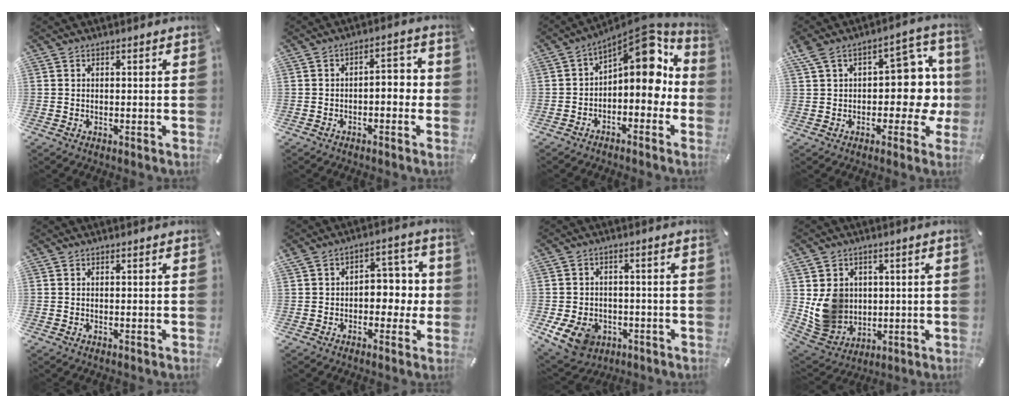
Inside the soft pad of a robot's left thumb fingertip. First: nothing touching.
{"total": 4.3, "force": [-1.9, 2.3, 3.1], "torque": [-0.049, 0.014, -0.041]}
{"total": 11.8, "force": [5.9, 5.8, 8.4], "torque": [-0.095, -0.070, 0.093]}
{"total": 18.1, "force": [1.6, 11.2, 14.2], "torque": [-0.183, 0.004, 0.031]}
{"total": 0.0}
{"total": 8.1, "force": [-0.6, 6.2, 5.2], "torque": [-0.058, 0.010, -0.016]}
{"total": 8.9, "force": [-3.6, 6.9, 4.2], "torque": [-0.097, 0.021, -0.066]}
{"total": 9.9, "force": [1.9, 9.3, 2.7], "torque": [-0.064, -0.013, 0.047]}